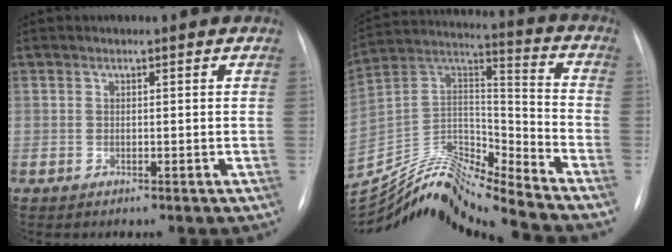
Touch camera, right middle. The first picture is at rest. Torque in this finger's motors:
{"motor_torque": [-0.75, -1.03, -0.32, -0.05]}